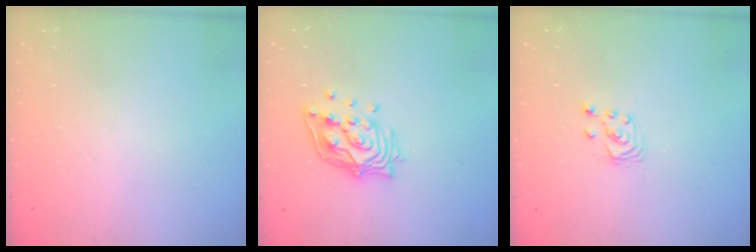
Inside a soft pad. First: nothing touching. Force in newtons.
{"total": 14.0, "press": 13.9, "slide": 1.3}
{"total": 3.0, "press": 3.0, "slide": 0.3}